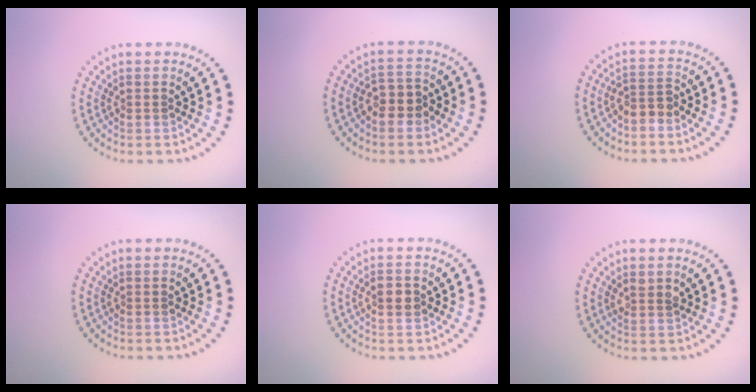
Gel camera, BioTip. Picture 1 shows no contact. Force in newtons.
{"total": 2.5, "press": 2.3, "slide": 1.1}
{"total": 2.1, "press": 1.7, "slide": 1.2}
{"total": 0.0}
{"total": 1.7, "press": 1.7, "slide": 0.2}
{"total": 1.1, "press": 1.0, "slide": 0.4}